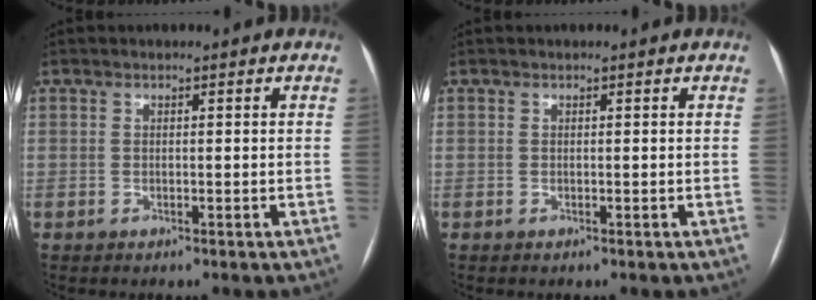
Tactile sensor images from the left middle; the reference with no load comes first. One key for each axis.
{"total": 0.0}